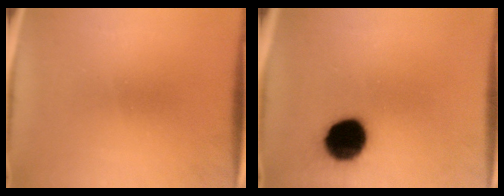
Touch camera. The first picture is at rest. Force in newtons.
{"total": 14.1}